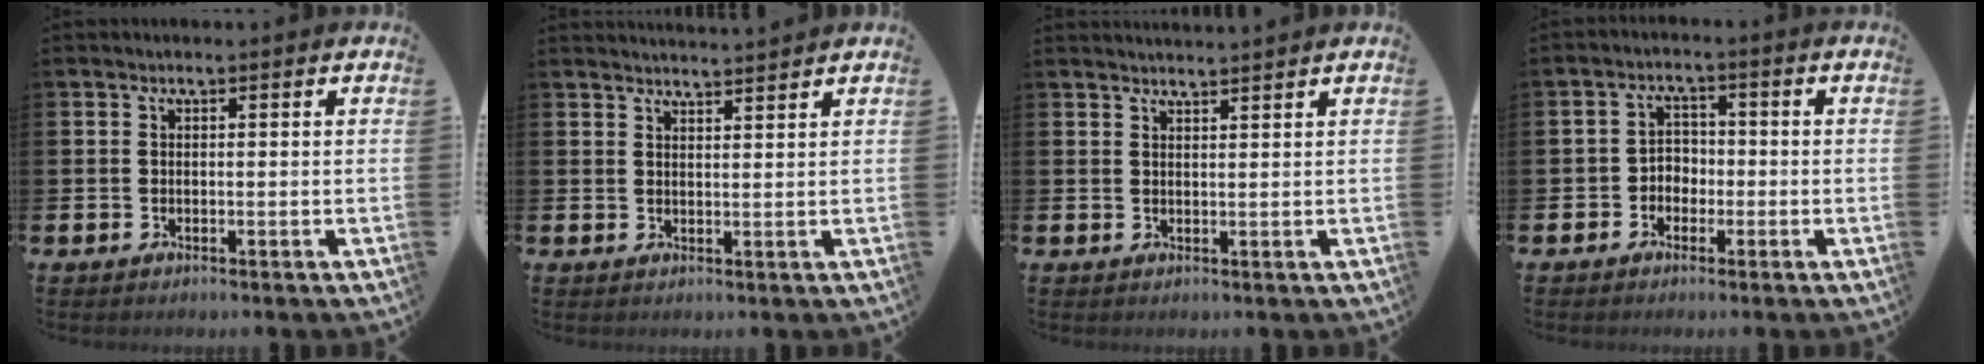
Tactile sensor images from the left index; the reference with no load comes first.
{"total": 2.7, "force": [2.6, -0.3, 0.0], "torque": [0.007, -0.020, 0.046]}
{"total": 2.0, "force": [1.9, -0.3, -0.1], "torque": [0.003, -0.011, 0.035]}
{"total": 2.7, "force": [-1.5, 2.1, 0.8], "torque": [-0.021, 0.007, -0.035]}